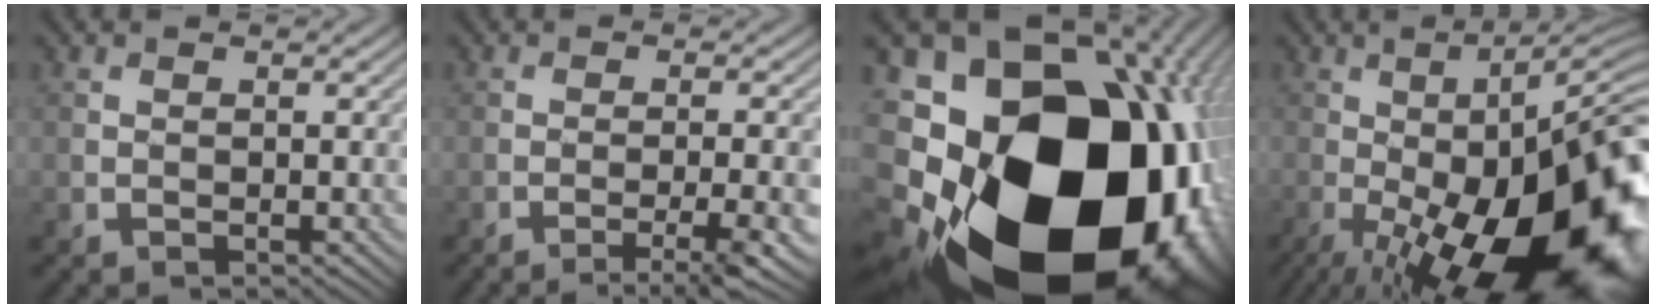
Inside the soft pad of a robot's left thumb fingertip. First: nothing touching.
{"total": 4.8, "force": [-2.4, 0.4, 4.2], "torque": [-0.059, 0.001, -0.039]}
{"total": 24.4, "force": [-5.5, 18.2, 15.3], "torque": [-0.253, -0.082, -0.111]}
{"total": 21.6, "force": [-7.2, 7.1, 19.1], "torque": [-0.257, -0.027, -0.115]}